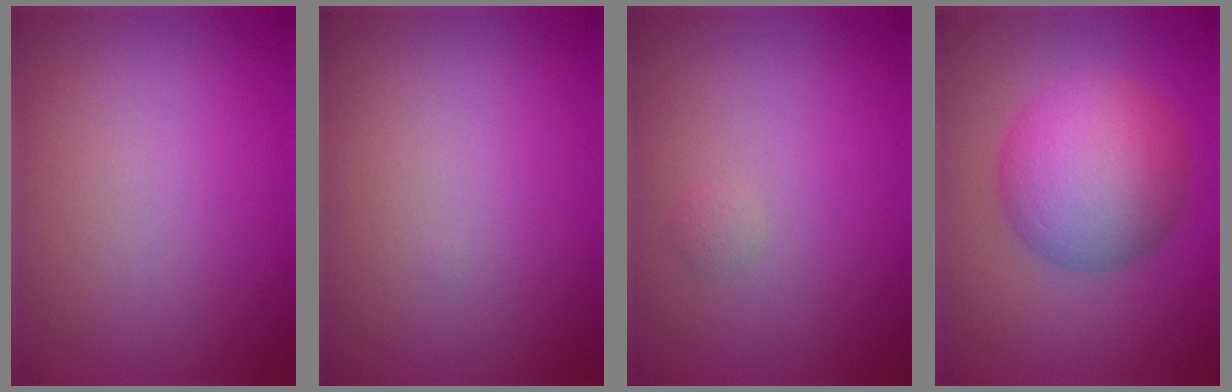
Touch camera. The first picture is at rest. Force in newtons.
{"total": 0.0}
{"total": 0.6, "press": 0.6, "slide": 0.0}
{"total": 8.4, "press": 8.4, "slide": 0.2}